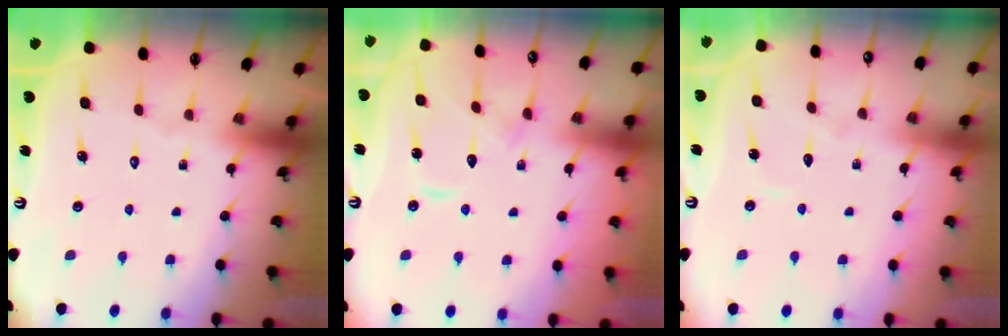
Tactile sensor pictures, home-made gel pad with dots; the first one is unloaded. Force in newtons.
{"total": 10.0, "press": 10.0, "slide": 0.5}
{"total": 3.5, "press": 3.5, "slide": 0.4}